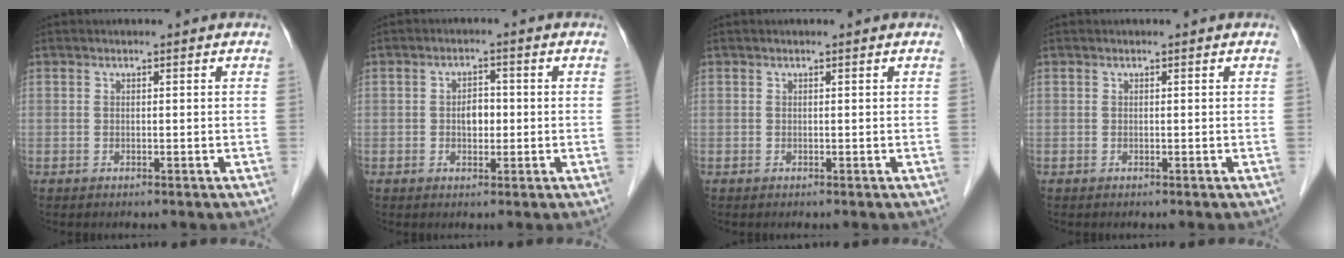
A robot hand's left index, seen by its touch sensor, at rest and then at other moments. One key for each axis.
{"total": 2.9, "fx": -0.4, "fy": 1.9, "fz": 2.2, "tx": -0.037, "ty": 0.007, "tz": -0.006}
{"total": 0.0}
{"total": 0.0}